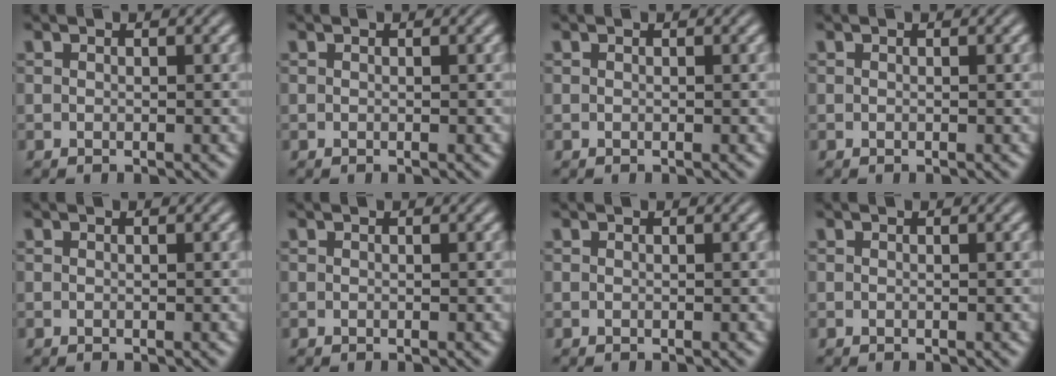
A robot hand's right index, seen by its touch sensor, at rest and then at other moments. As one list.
[{"total": 0.0}, {"total": 0.0}, {"total": 0.0}, {"total": 0.0}, {"total": 0.0}, {"total": 0.0}, {"total": 0.0}]